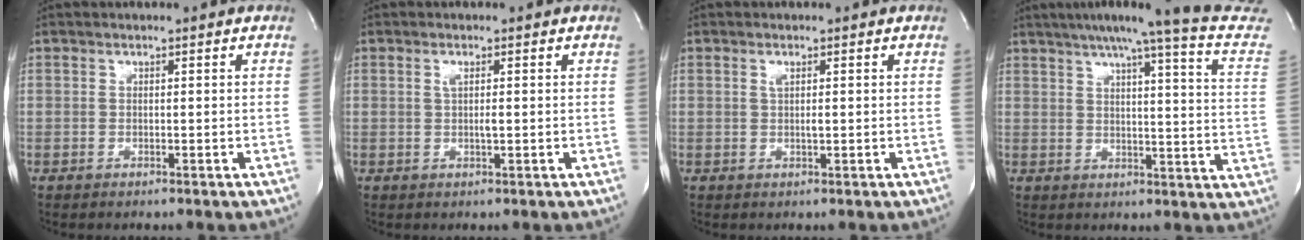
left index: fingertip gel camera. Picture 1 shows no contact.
{"total": 1.8, "force": [0.2, 0.2, 1.7], "torque": [-0.037, -0.001, 0.004]}
{"total": 1.5, "force": [0.3, 0.2, 1.4], "torque": [-0.032, -0.001, 0.007]}
{"total": 19.8, "force": [16.8, -1.1, 10.4], "torque": [-0.150, -0.055, 0.191]}